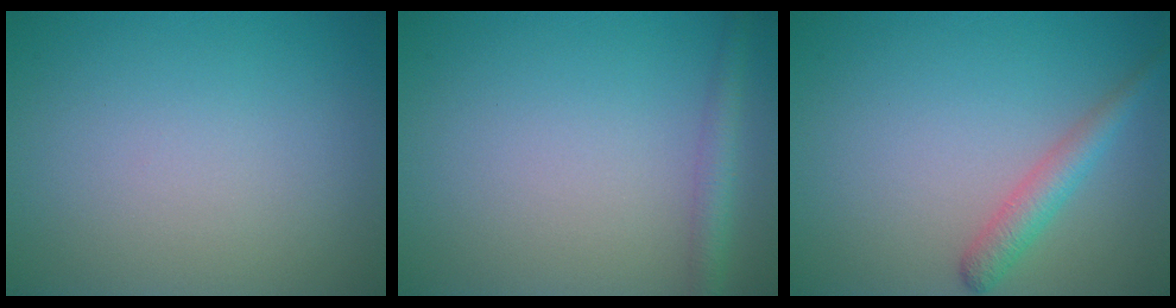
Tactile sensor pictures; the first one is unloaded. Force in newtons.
{"total": 2.2, "press": 2.2, "slide": 0.1}
{"total": 2.5, "press": 2.5, "slide": 0.1}